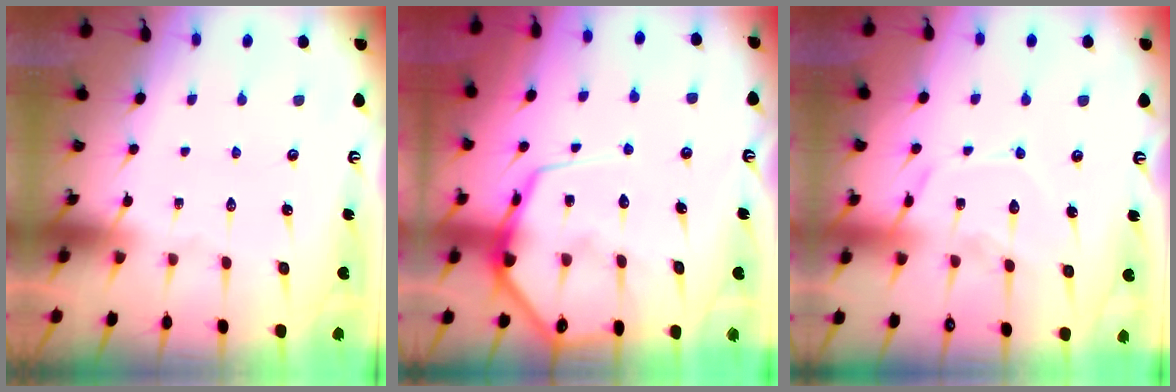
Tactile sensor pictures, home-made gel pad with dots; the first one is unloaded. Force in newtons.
{"total": 13.1, "press": 13.0, "slide": 1.3}
{"total": 11.8, "press": 11.7, "slide": 0.8}